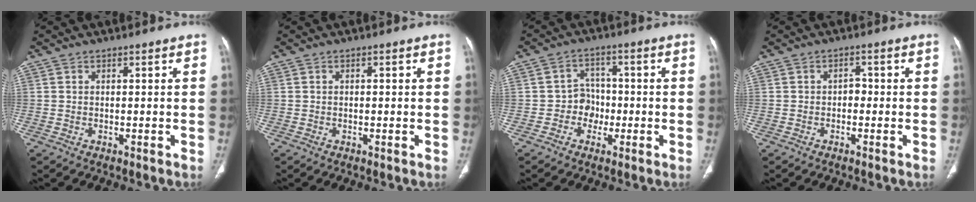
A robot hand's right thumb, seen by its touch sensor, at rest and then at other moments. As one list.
[{"total": 0.7, "force": [0.0, 0.3, 0.6], "torque": [-0.015, 0.003, 0.003]}, {"total": 4.9, "force": [-1.4, 4.3, 1.8], "torque": [0.005, 0.016, -0.032]}, {"total": 1.8, "force": [-0.4, 1.3, 1.1], "torque": [-0.004, 0.007, -0.014]}]